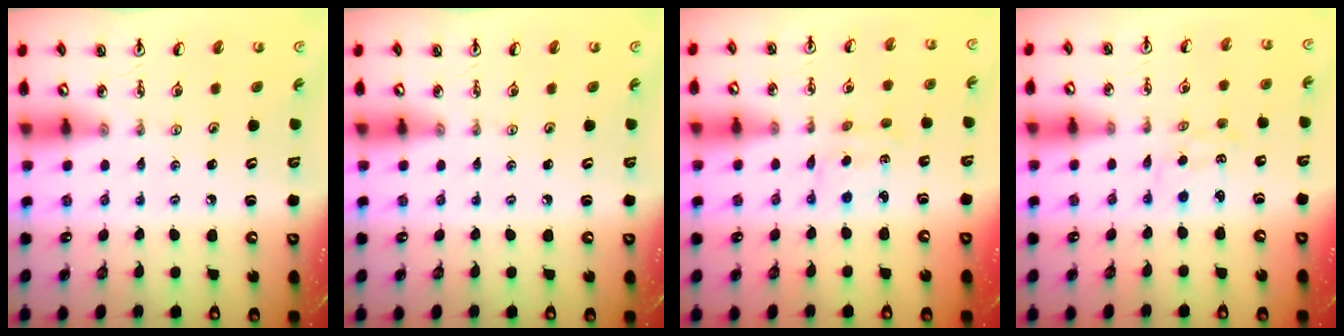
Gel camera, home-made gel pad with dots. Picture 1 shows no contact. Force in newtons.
{"total": 0.0}
{"total": 3.0, "press": 2.9, "slide": 0.6}
{"total": 1.2, "press": 1.2, "slide": 0.2}